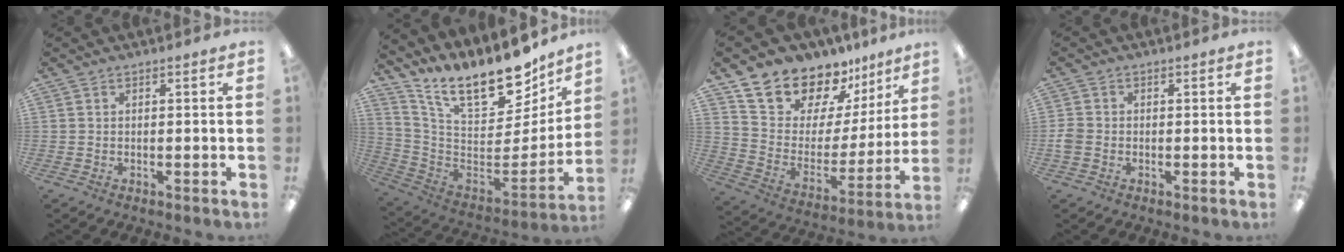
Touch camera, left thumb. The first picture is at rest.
{"total": 19.5, "force": [14.8, 7.2, 10.4], "torque": [-0.164, -0.114, 0.252]}
{"total": 17.4, "force": [14.9, 8.2, 3.8], "torque": [-0.086, -0.124, 0.271]}
{"total": 2.6, "force": [-0.6, 2.1, 1.3], "torque": [-0.019, 0.006, -0.009]}